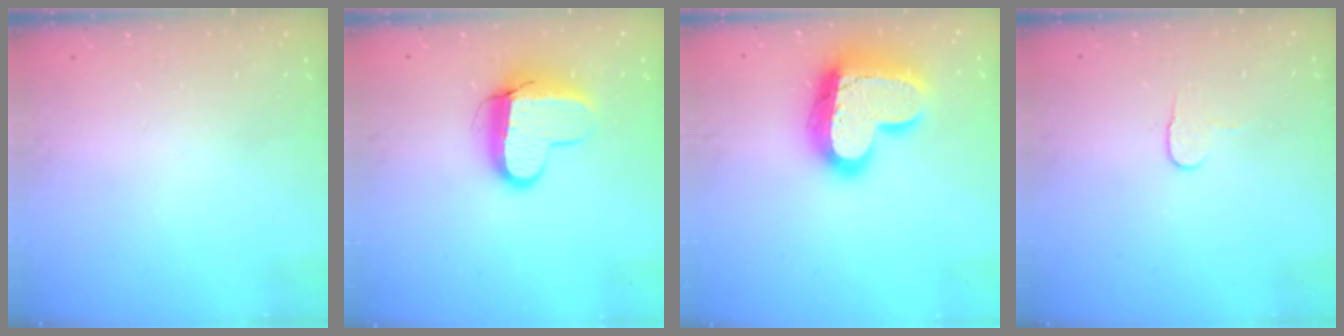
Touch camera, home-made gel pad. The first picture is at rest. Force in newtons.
{"total": 10.5, "press": 10.4, "slide": 0.8}
{"total": 21.7, "press": 21.6, "slide": 1.9}
{"total": 5.4, "press": 5.4, "slide": 0.5}